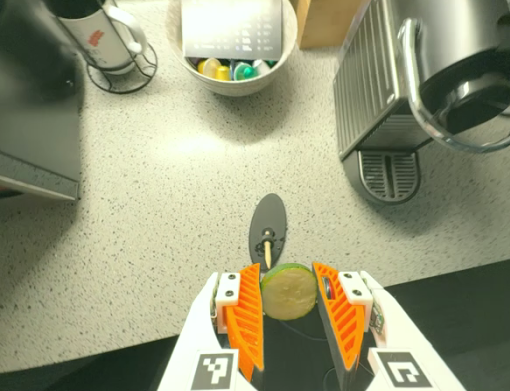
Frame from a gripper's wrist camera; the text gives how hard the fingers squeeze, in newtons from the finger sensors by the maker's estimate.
{"total": 10.6, "left": 11.4, "right": 9.8}